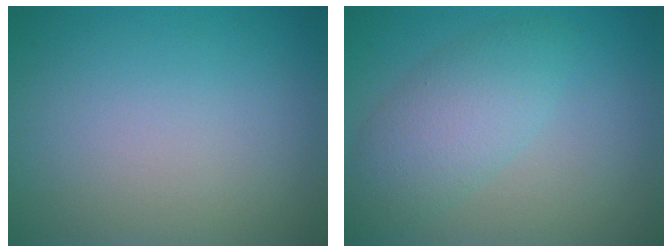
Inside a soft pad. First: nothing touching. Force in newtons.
{"total": 4.2, "press": 4.2, "slide": 0.0}